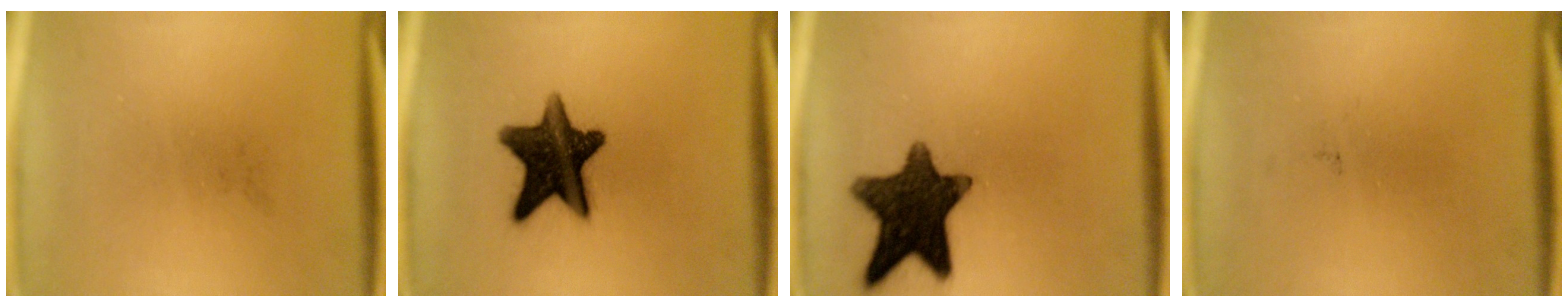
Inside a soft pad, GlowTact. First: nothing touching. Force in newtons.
{"total": 14.3}
{"total": 13.7}
{"total": 0.0}